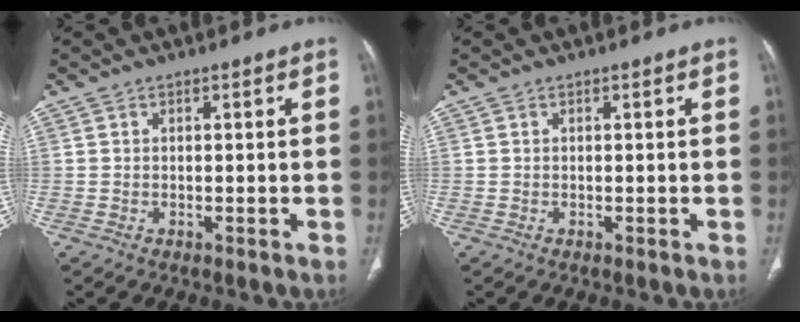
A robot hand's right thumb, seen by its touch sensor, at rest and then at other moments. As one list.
[{"total": 0.0}]